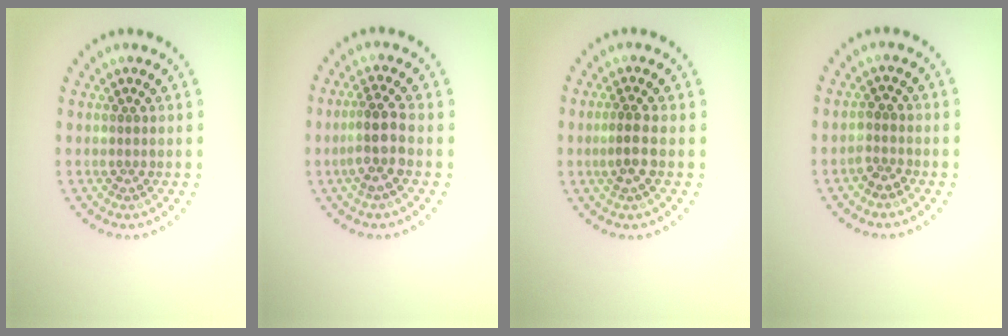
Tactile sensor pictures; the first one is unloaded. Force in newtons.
{"total": 2.8, "press": 2.3, "slide": 1.6}
{"total": 1.8, "press": 1.6, "slide": 0.9}
{"total": 1.4, "press": 1.2, "slide": 0.6}